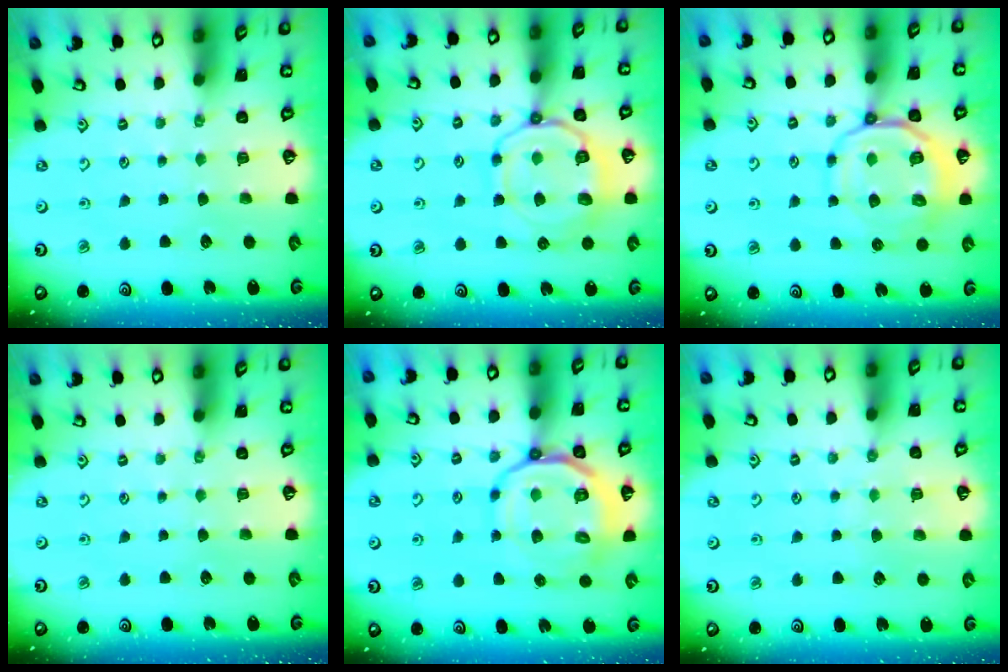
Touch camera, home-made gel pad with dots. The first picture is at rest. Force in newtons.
{"total": 12.6, "press": 12.6, "slide": 1.4}
{"total": 12.0, "press": 11.9, "slide": 1.8}
{"total": 0.0}
{"total": 16.7, "press": 16.5, "slide": 2.6}
{"total": 4.8, "press": 4.8, "slide": 0.6}